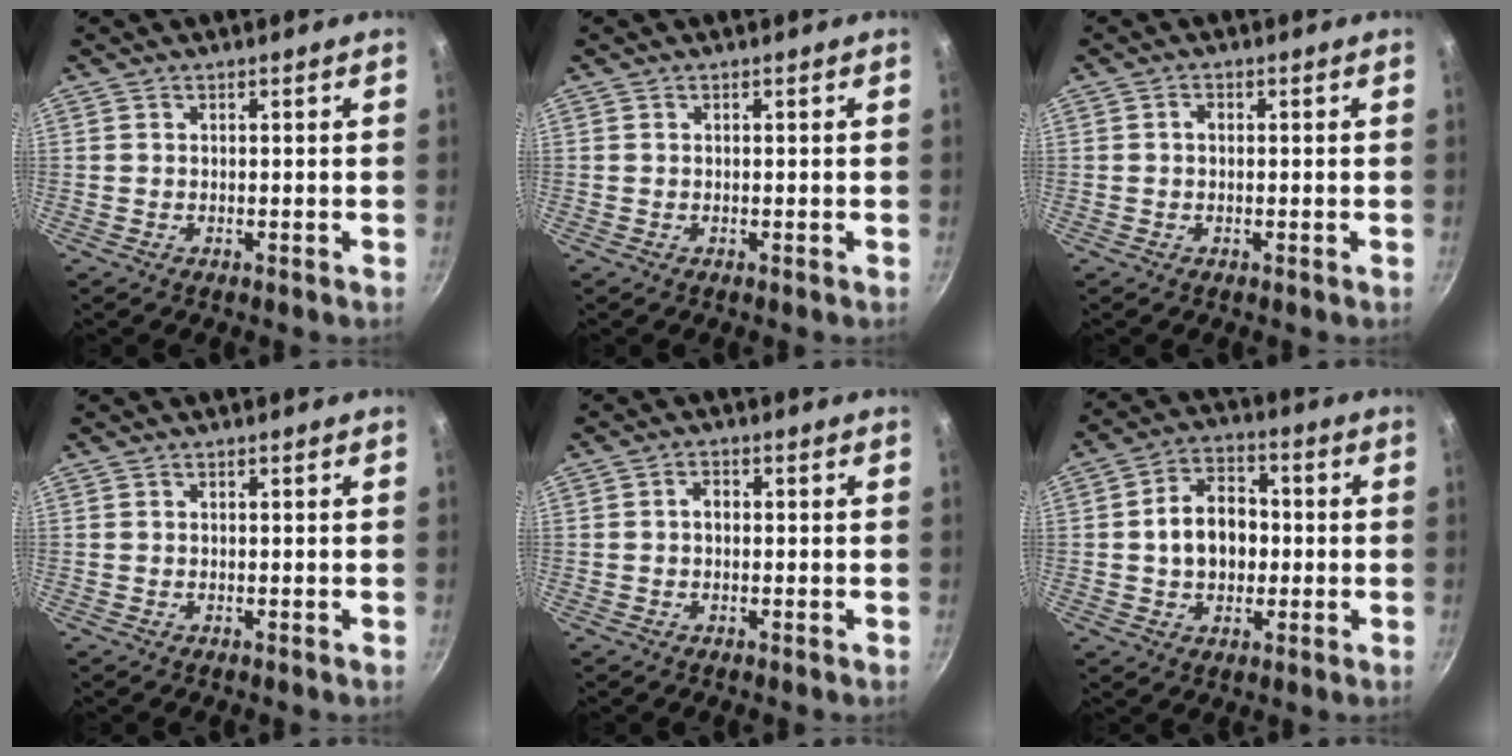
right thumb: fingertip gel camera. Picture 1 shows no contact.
{"total": 0.0}
{"total": 1.4, "force": [0.1, 1.0, 0.9], "torque": [-0.016, 0.004, -0.002]}
{"total": 0.0}
{"total": 2.1, "force": [0.0, 1.5, 1.5], "torque": [-0.018, 0.007, -0.004]}
{"total": 10.7, "force": [-0.2, 7.9, 7.2], "torque": [-0.085, 0.022, -0.012]}